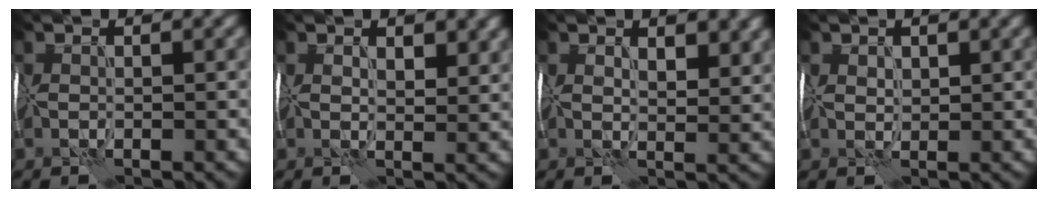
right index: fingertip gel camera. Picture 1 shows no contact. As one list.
[{"total": 3.2, "force": [1.5, 1.6, 2.3], "torque": [-0.031, 0.002, 0.024]}, {"total": 3.9, "force": [2.0, 1.7, 2.9], "torque": [-0.039, 0.001, 0.031]}, {"total": 1.4, "force": [1.0, 0.9, 0.5], "torque": [-0.011, 0.001, 0.019]}]